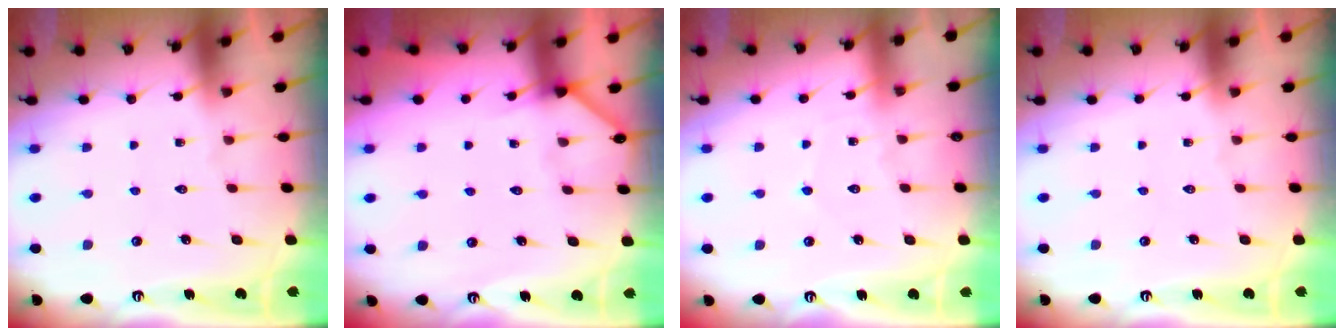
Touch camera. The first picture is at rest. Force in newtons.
{"total": 3.7, "press": 3.7, "slide": 0.5}
{"total": 4.4, "press": 4.3, "slide": 0.5}
{"total": 0.0}